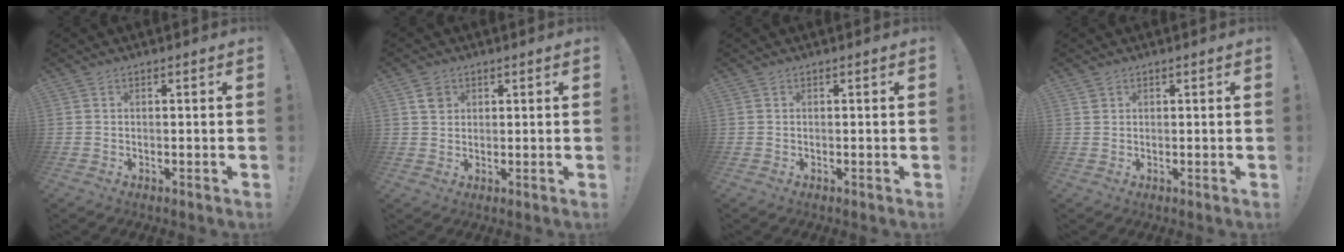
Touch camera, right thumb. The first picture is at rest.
{"total": 3.1, "force": [1.6, 2.4, 1.0], "torque": [-0.001, -0.006, 0.027]}
{"total": 0.0}
{"total": 1.0, "force": [0.8, 0.5, 0.3], "torque": [0.001, -0.004, 0.014]}